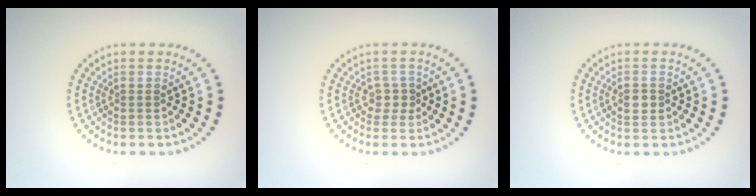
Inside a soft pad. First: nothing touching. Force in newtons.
{"total": 1.5, "press": 1.1, "slide": 1.0}
{"total": 1.6, "press": 1.6, "slide": 0.3}